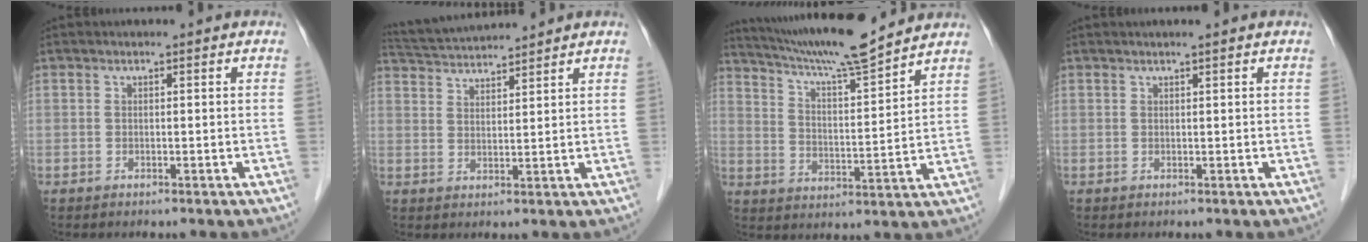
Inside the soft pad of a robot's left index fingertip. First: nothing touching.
{"total": 7.8, "force": [7.6, -0.5, 1.7], "torque": [-0.042, 0.025, 0.133]}
{"total": 14.1, "force": [12.9, -0.3, 5.9], "torque": [-0.110, 0.002, 0.207]}
{"total": 1.1, "force": [0.9, -0.2, 0.7], "torque": [-0.010, 0.005, 0.017]}